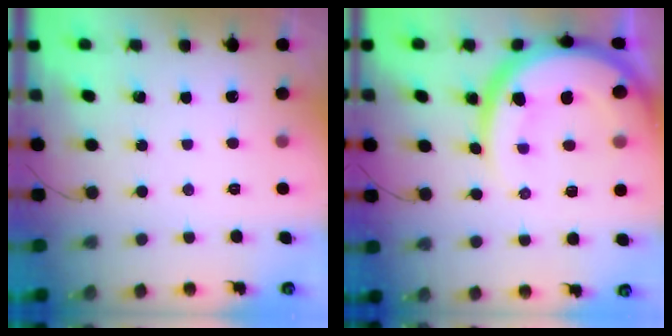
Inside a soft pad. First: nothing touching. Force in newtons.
{"total": 20.2, "press": 20.1, "slide": 2.0}